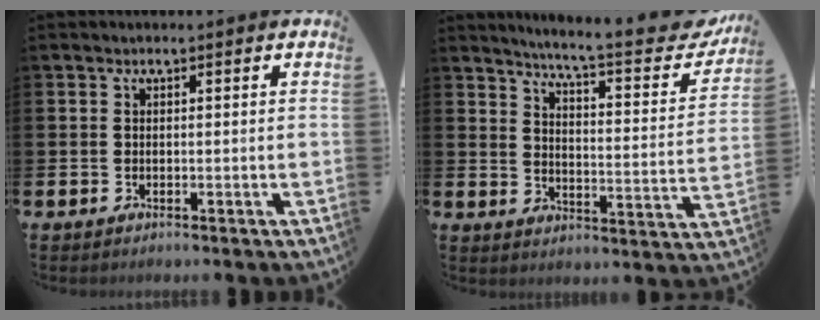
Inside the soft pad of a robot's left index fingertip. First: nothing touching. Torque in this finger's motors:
{"motor_torque": [0.42, -0.61, 0.48, 0.06]}